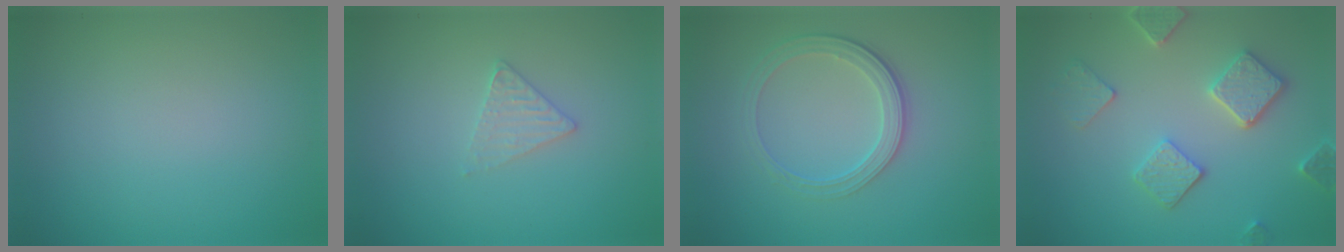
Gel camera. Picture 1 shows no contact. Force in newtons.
{"total": 1.6, "press": 1.6, "slide": 0.2}
{"total": 3.3, "press": 2.7, "slide": 1.9}
{"total": 3.9, "press": 3.7, "slide": 1.3}